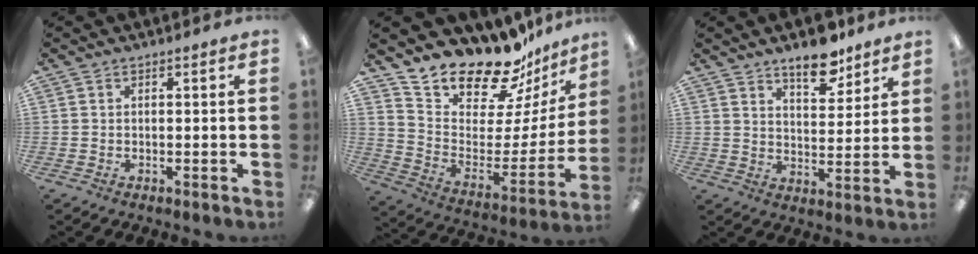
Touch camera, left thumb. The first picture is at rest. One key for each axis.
{"total": 20.6, "fx": 19.0, "fy": 6.1, "fz": 5.0, "tx": -0.089, "ty": -0.167, "tz": 0.336}
{"total": 9.9, "fx": 7.5, "fy": 4.0, "fz": 5.0, "tx": -0.053, "ty": -0.047, "tz": 0.125}